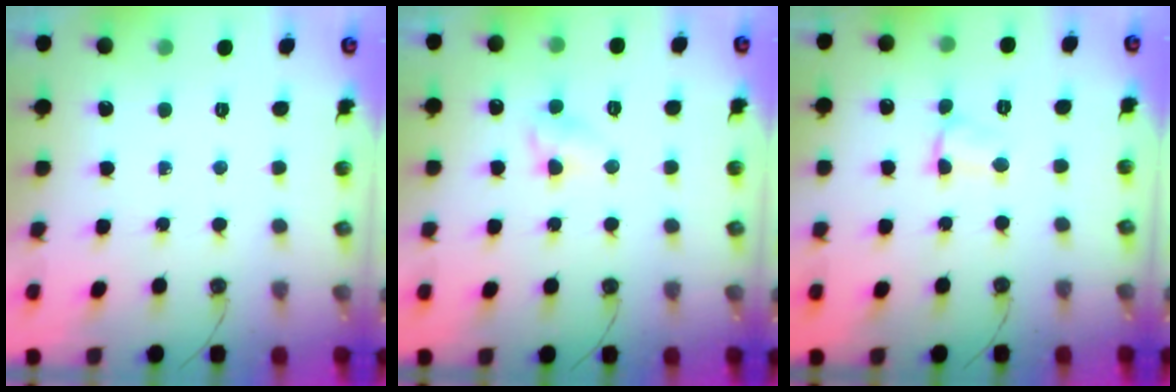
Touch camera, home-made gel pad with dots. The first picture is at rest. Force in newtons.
{"total": 4.4, "press": 4.4, "slide": 0.7}
{"total": 3.6, "press": 2.0, "slide": 3.0}